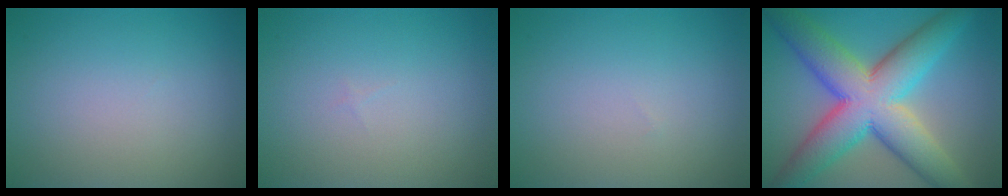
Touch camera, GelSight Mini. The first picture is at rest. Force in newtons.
{"total": 0.0}
{"total": 0.0}
{"total": 12.2, "press": 12.2, "slide": 0.2}